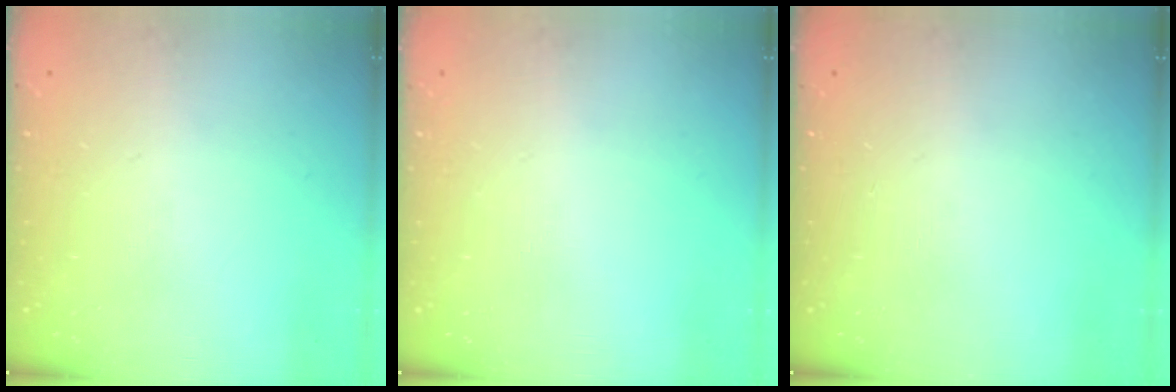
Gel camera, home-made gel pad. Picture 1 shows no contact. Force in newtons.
{"total": 0.0}
{"total": 0.0}